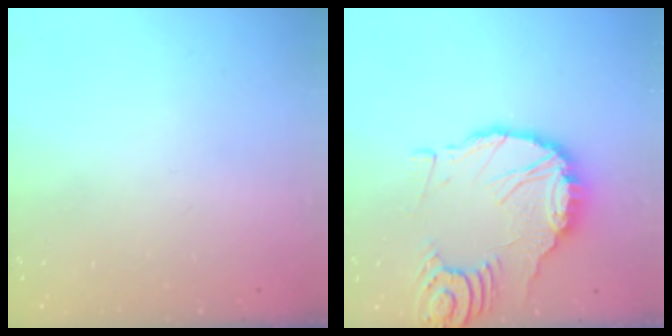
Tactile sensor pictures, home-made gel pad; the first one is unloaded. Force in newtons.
{"total": 14.3, "press": 14.2, "slide": 1.6}